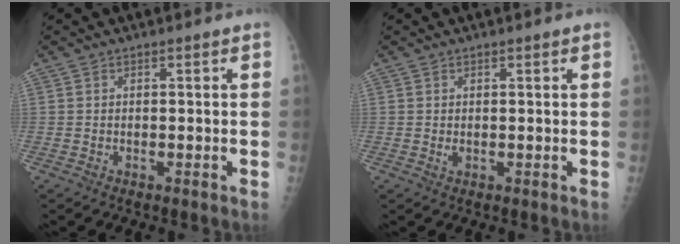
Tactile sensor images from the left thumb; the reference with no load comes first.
{"total": 1.2, "force": [0.3, 0.6, 1.0], "torque": [-0.017, 0.002, 0.009]}